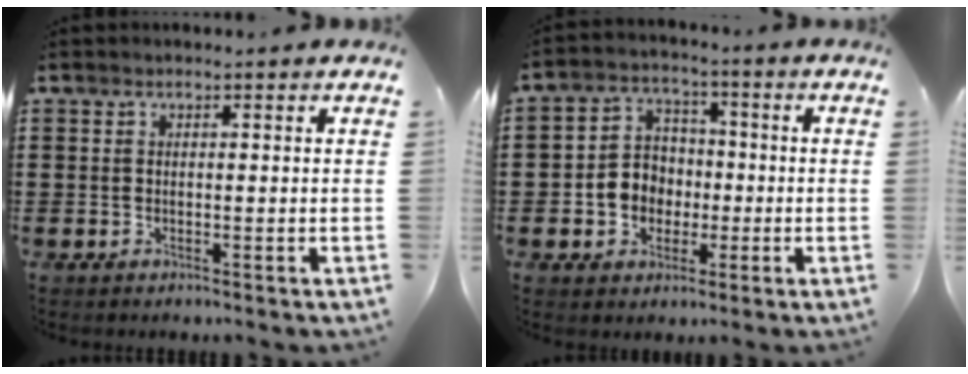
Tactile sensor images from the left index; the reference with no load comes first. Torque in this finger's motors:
{"motor_torque": [1.73, 0.19, 0.74, 0.08]}